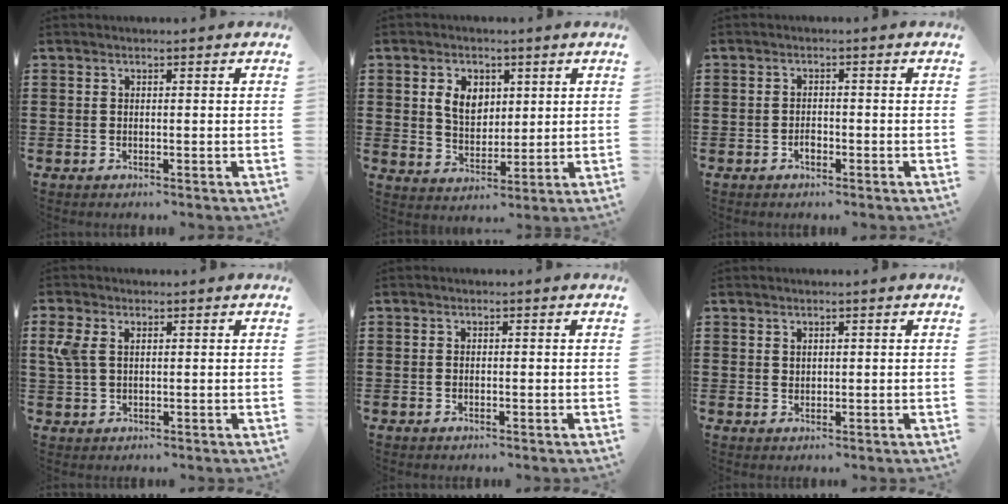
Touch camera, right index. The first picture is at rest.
{"total": 5.4, "force": [1.8, 4.0, 3.2], "torque": [-0.070, 0.010, 0.030]}
{"total": 1.5, "force": [-0.8, 1.0, 0.8], "torque": [-0.019, -0.002, -0.016]}
{"total": 3.7, "force": [1.3, 2.2, 2.7], "torque": [-0.075, 0.002, 0.018]}
{"total": 0.5, "force": [-0.1, 0.2, 0.5], "torque": [-0.012, -0.001, -0.002]}
{"total": 1.0, "force": [0.9, 0.5, 0.3], "torque": [-0.006, 0.002, 0.017]}